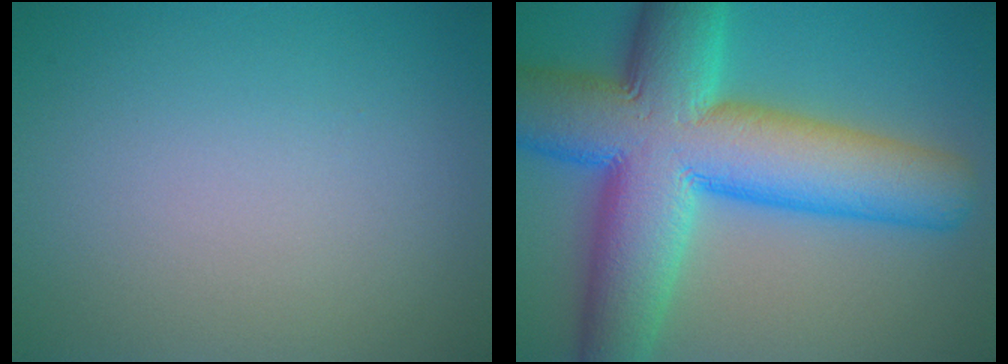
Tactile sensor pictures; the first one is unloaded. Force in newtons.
{"total": 15.6, "press": 15.6, "slide": 0.5}